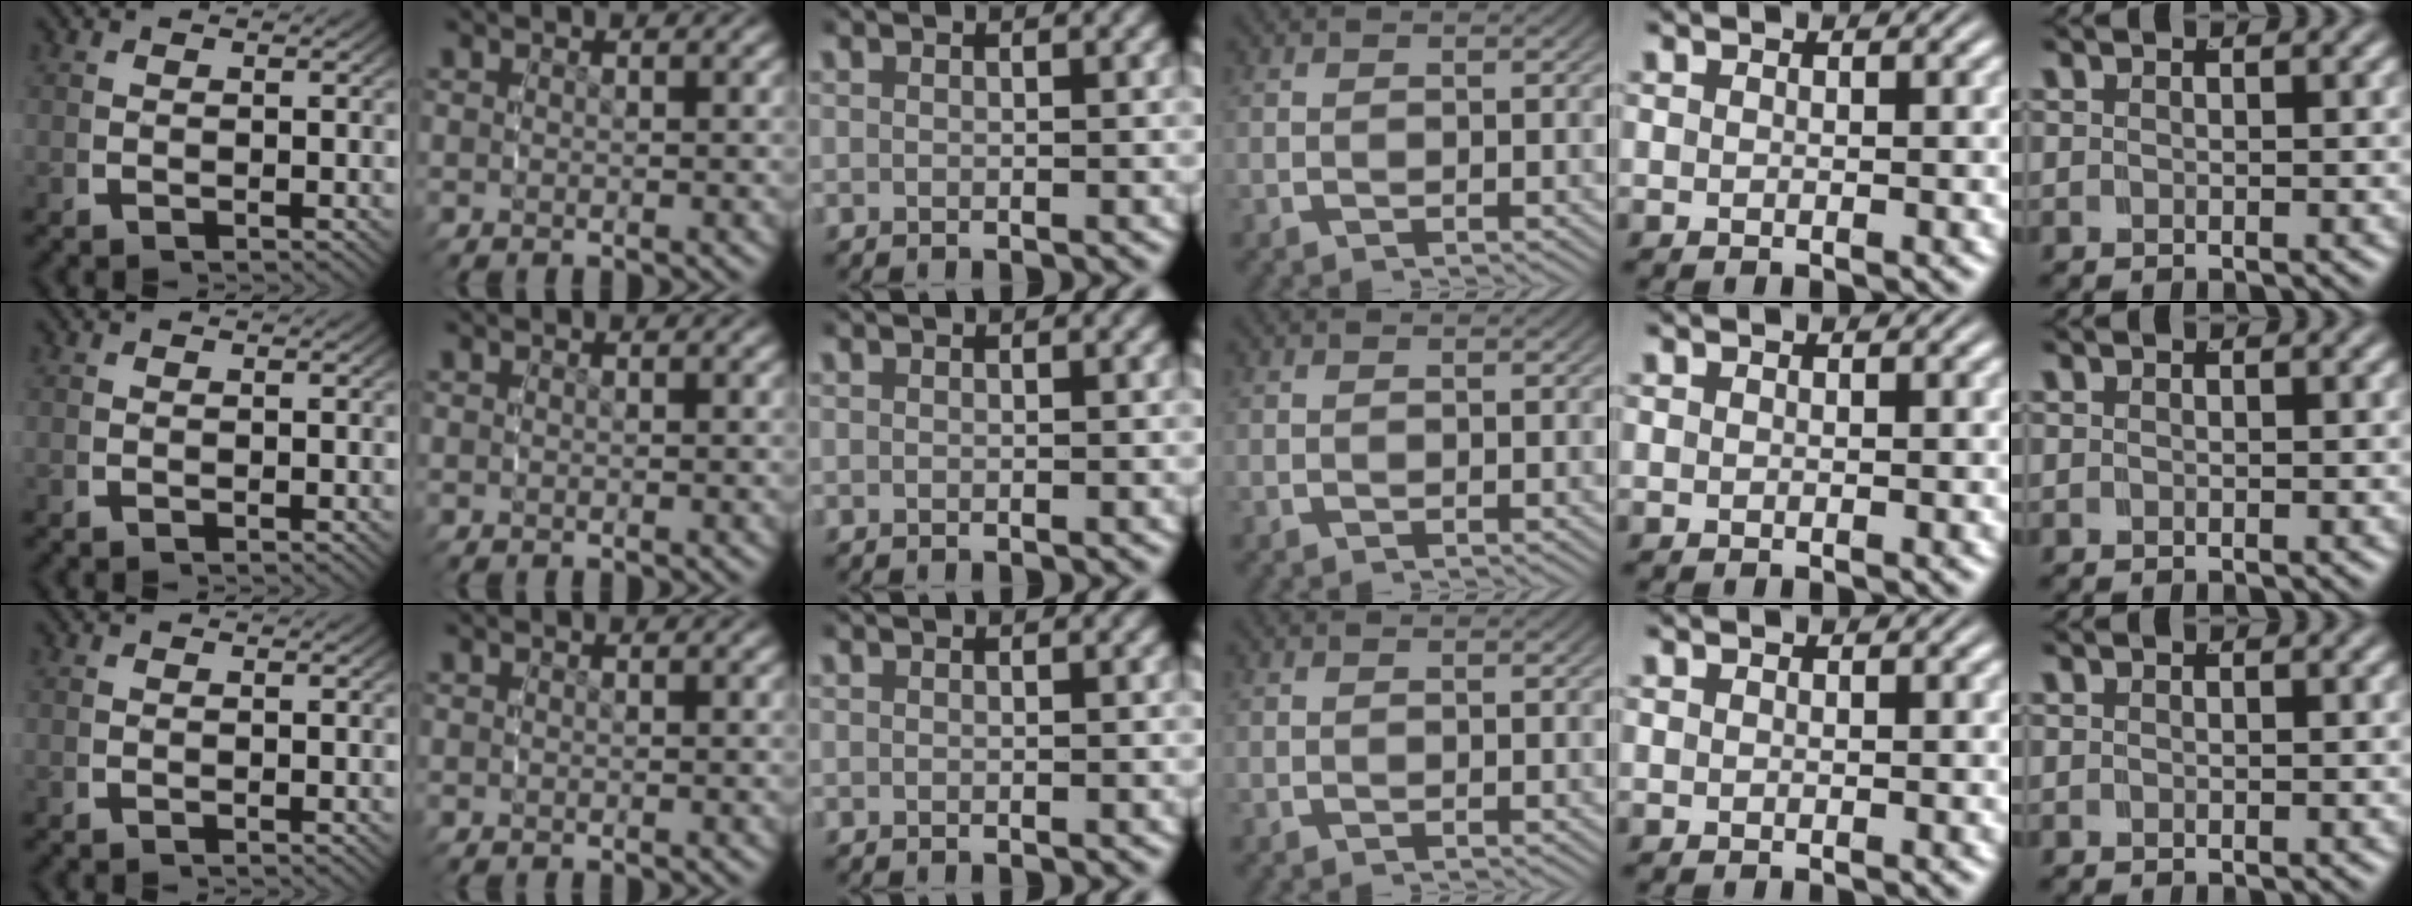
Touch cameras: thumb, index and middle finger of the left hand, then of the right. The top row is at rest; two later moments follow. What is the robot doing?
{"motion": "reach", "object": "paper plate"}